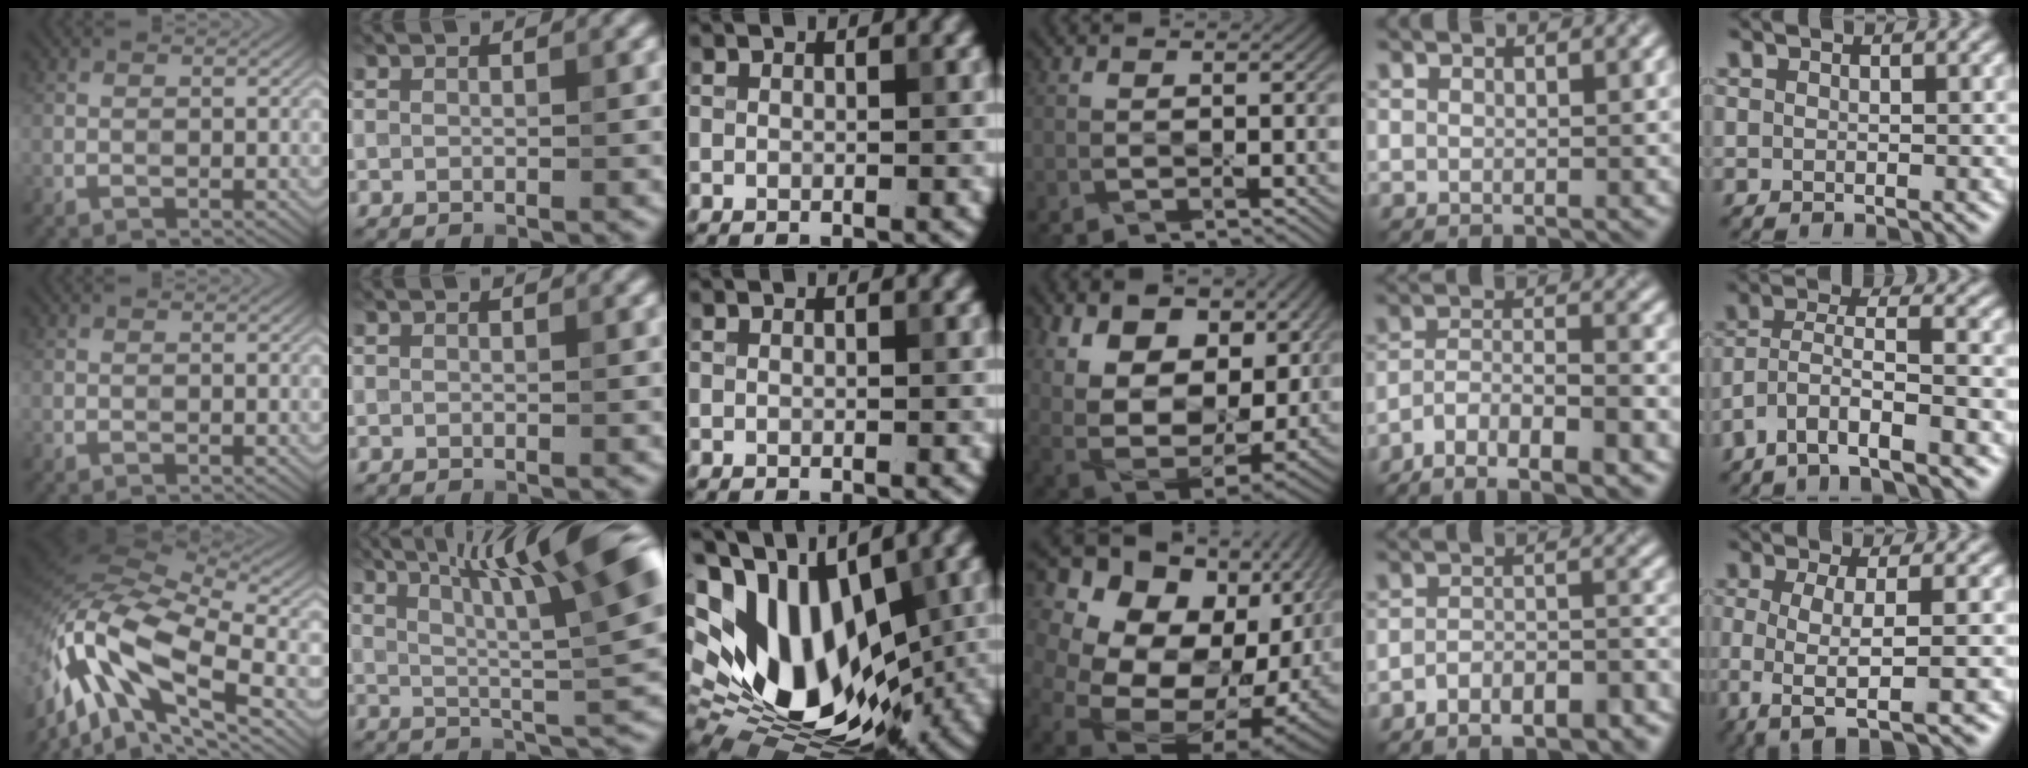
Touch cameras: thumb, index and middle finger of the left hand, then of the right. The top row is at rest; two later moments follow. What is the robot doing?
{"motion": "wipe", "object": "glasses"}